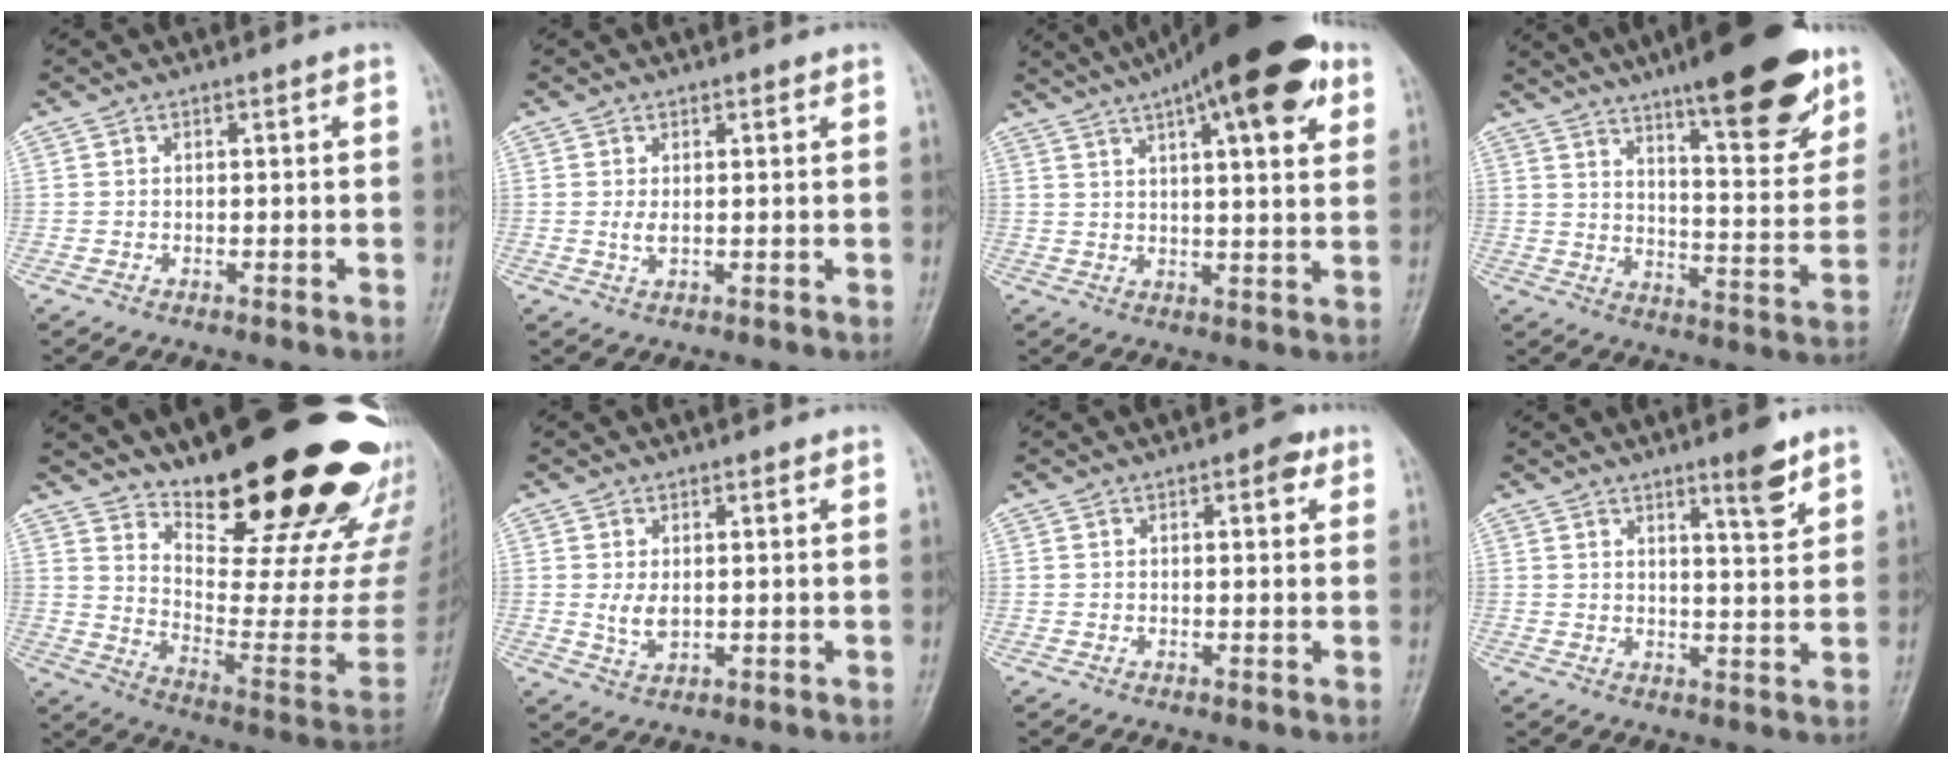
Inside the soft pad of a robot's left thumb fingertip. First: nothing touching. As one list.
[{"total": 2.1, "force": [0.7, 1.0, 1.7], "torque": [-0.031, -0.005, 0.015]}, {"total": 20.5, "force": [11.1, 5.7, 16.3], "torque": [-0.229, -0.005, 0.160]}, {"total": 21.2, "force": [13.8, 5.2, 15.3], "torque": [-0.186, -0.065, 0.205]}, {"total": 28.5, "force": [20.8, 7.6, 18.0], "torque": [-0.233, -0.136, 0.308]}, {"total": 3.6, "force": [0.9, 2.2, 2.8], "torque": [-0.044, -0.013, 0.022]}, {"total": 2.9, "force": [1.4, 1.3, 2.2], "torque": [-0.020, -0.001, 0.013]}, {"total": 5.9, "force": [4.1, 0.9, 4.2], "torque": [-0.053, -0.031, 0.059]}]